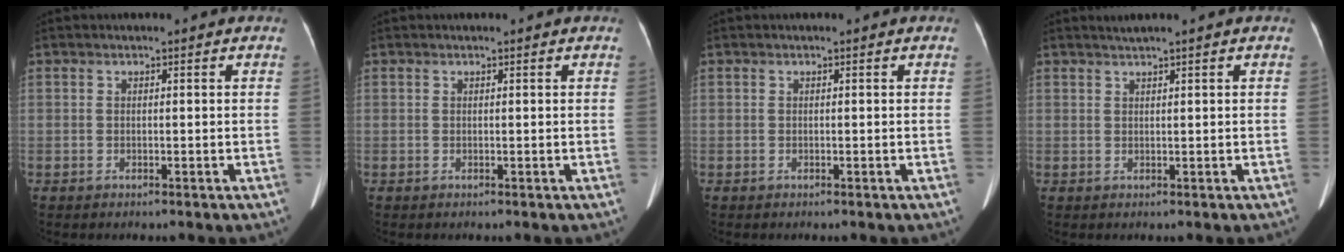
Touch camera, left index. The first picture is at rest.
{"total": 0.5, "force": [0.5, 0.1, 0.2], "torque": [-0.002, 0.010, 0.004]}
{"total": 0.0}
{"total": 1.4, "force": [1.1, -0.4, 0.8], "torque": [-0.017, 0.006, 0.026]}